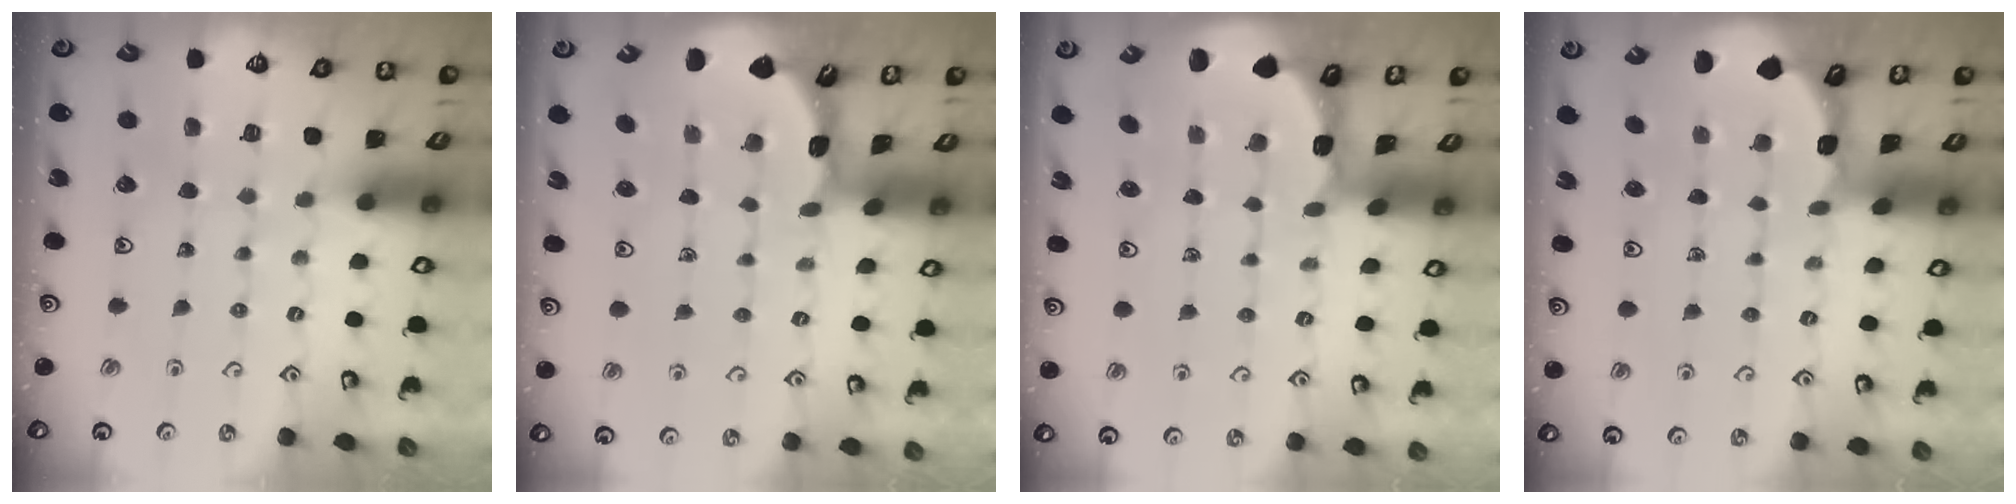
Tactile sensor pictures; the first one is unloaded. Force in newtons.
{"total": 1.7, "press": 1.7, "slide": 0.1}
{"total": 1.5, "press": 1.5, "slide": 0.1}
{"total": 1.5, "press": 1.5, "slide": 0.2}